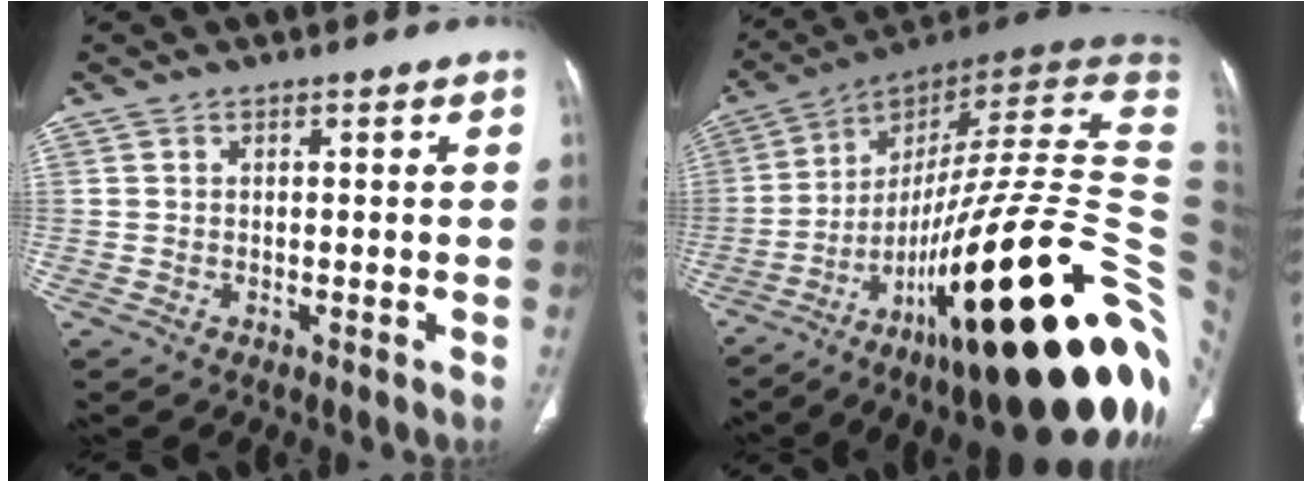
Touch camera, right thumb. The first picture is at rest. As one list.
[{"total": 41.9, "force": [-12.3, 10.1, 38.8], "torque": [-0.474, 0.079, -0.192]}]